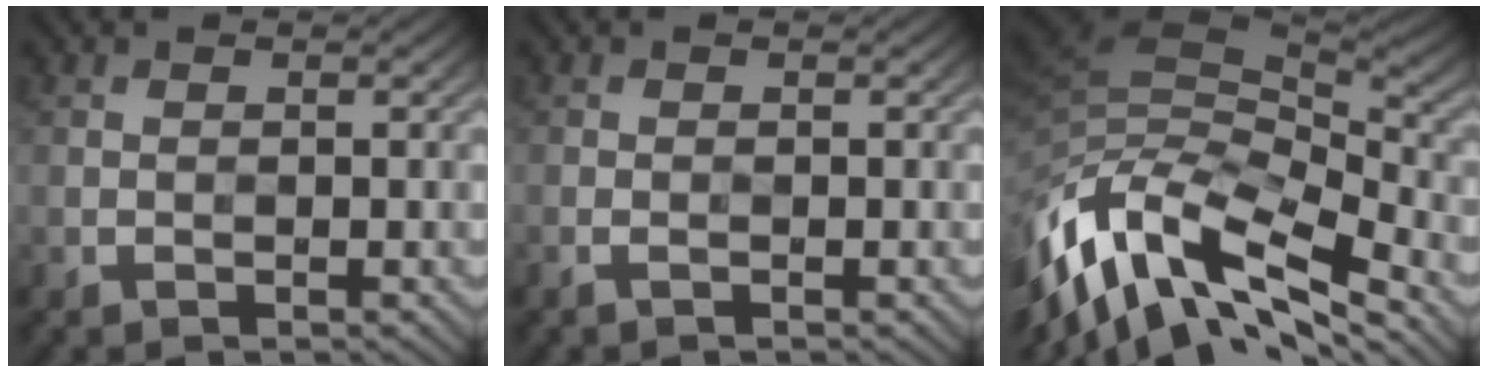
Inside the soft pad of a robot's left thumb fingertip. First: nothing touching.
{"total": 0.5, "force": [-0.4, 0.1, 0.4], "torque": [-0.011, 0.000, -0.007]}
{"total": 16.4, "force": [-9.0, 7.2, 11.7], "torque": [-0.288, -0.025, -0.152]}